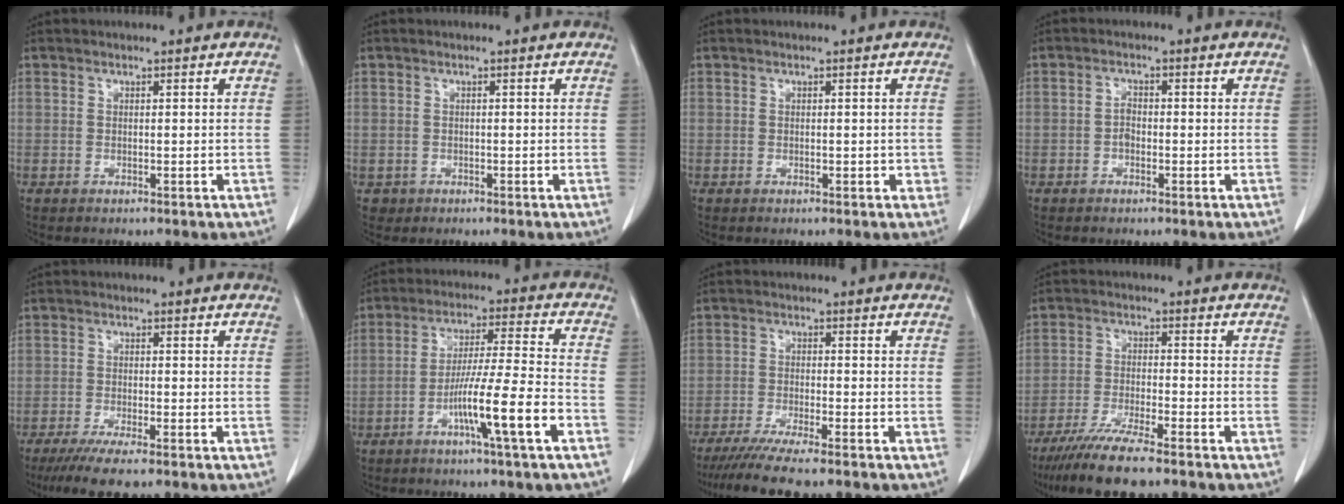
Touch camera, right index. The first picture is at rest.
{"total": 1.4, "force": [-0.5, 1.4, -0.1], "torque": [-0.002, 0.006, -0.006]}
{"total": 1.0, "force": [-0.2, 0.6, 0.8], "torque": [-0.008, 0.002, -0.001]}
{"total": 1.5, "force": [-0.5, 0.9, 1.1], "torque": [-0.016, 0.007, -0.010]}
{"total": 6.8, "force": [-5.3, 0.3, 4.3], "torque": [-0.068, -0.017, -0.085]}
{"total": 10.8, "force": [-4.9, -1.2, 9.5], "torque": [-0.169, 0.001, -0.087]}
{"total": 9.6, "force": [-8.2, -0.1, 5.1], "torque": [-0.068, -0.026, -0.129]}
{"total": 9.9, "force": [-7.9, 0.4, 5.9], "torque": [-0.098, -0.027, -0.135]}